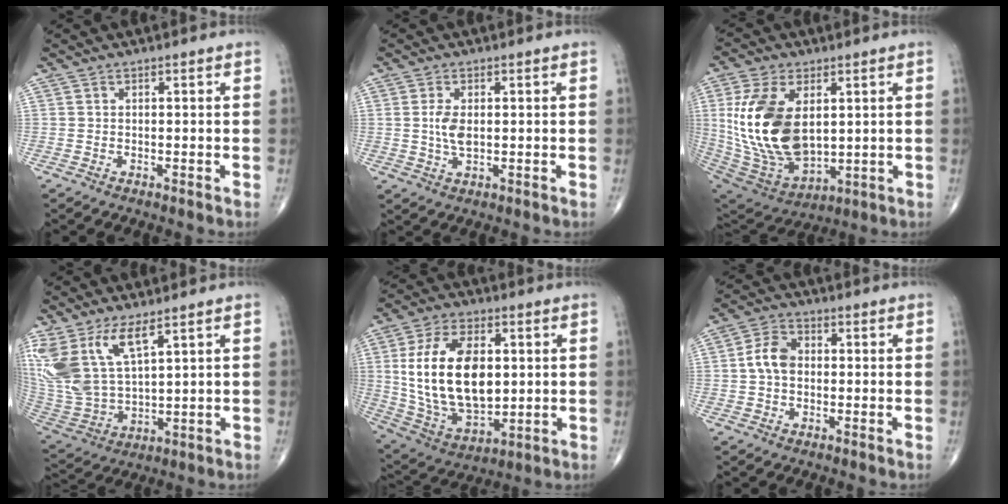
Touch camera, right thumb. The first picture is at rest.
{"total": 4.2, "force": [0.4, 2.1, 3.6], "torque": [-0.077, -0.006, 0.009]}
{"total": 21.5, "force": [2.7, 12.4, 17.3], "torque": [-0.337, -0.024, 0.069]}
{"total": 14.7, "force": [7.7, 6.0, 11.0], "torque": [-0.239, -0.032, 0.174]}
{"total": 20.9, "force": [2.4, 12.1, 16.9], "torque": [-0.300, -0.012, 0.055]}
{"total": 5.8, "force": [-0.1, 4.2, 3.9], "torque": [-0.069, 0.018, -0.010]}